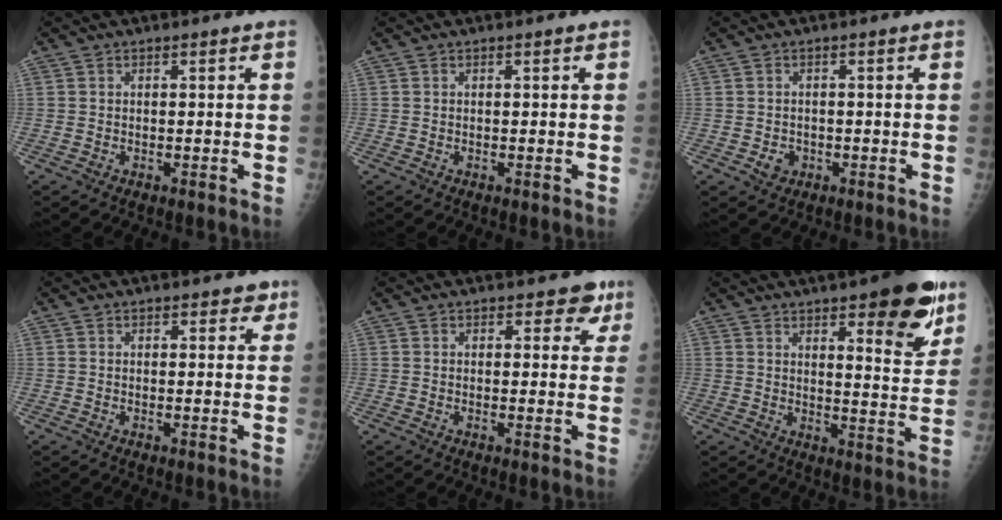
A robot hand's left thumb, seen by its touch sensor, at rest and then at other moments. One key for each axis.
{"total": 0.0}
{"total": 2.2, "fx": -0.7, "fy": 1.9, "fz": 0.9, "tx": -0.006, "ty": 0.003, "tz": -0.006}
{"total": 2.5, "fx": 1.7, "fy": 1.5, "fz": 1.2, "tx": 0.011, "ty": -0.005, "tz": 0.017}
{"total": 4.1, "fx": 2.7, "fy": 2.5, "fz": 1.8, "tx": 0.020, "ty": -0.010, "tz": 0.028}
{"total": 15.0, "fx": 8.7, "fy": 4.5, "fz": 11.4, "tx": -0.111, "ty": -0.046, "tz": 0.118}